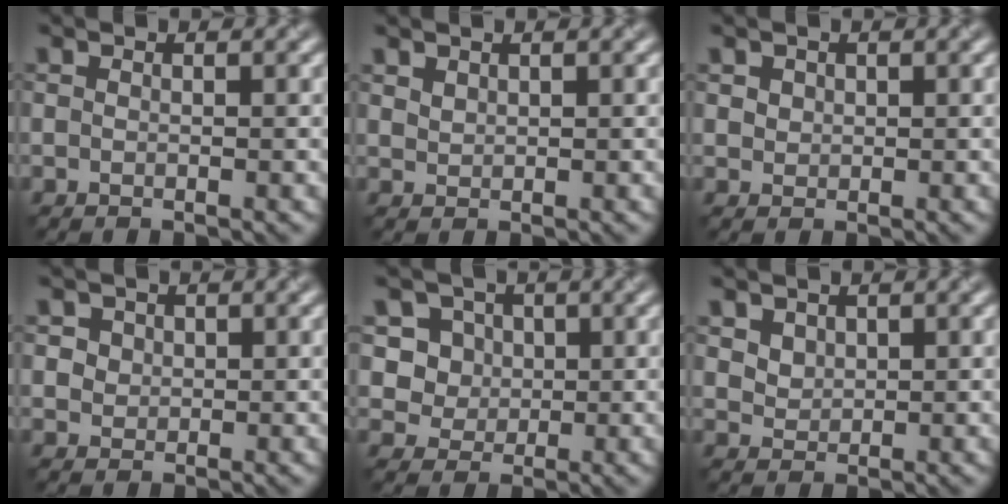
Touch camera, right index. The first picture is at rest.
{"total": 1.0, "force": [0.8, 0.4, 0.2], "torque": [-0.009, 0.000, 0.022]}
{"total": 1.3, "force": [0.7, 1.0, 0.4], "torque": [-0.006, -0.003, 0.019]}
{"total": 2.3, "force": [1.1, 1.8, 0.9], "torque": [-0.020, 0.004, 0.028]}
{"total": 5.1, "force": [1.7, 4.4, 1.9], "torque": [-0.030, -0.001, 0.030]}
{"total": 1.9, "force": [1.1, 1.3, 0.7], "torque": [-0.019, -0.006, 0.034]}